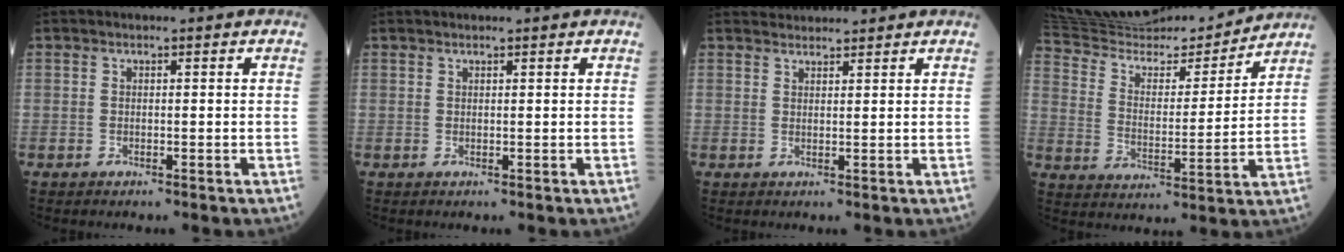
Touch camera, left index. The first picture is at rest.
{"total": 1.5, "force": [1.4, -0.1, 0.3], "torque": [-0.006, 0.017, 0.024]}
{"total": 3.0, "force": [3.0, 0.1, -0.1], "torque": [-0.006, 0.027, 0.054]}
{"total": 21.0, "force": [19.9, 2.0, 6.4], "torque": [-0.116, -0.008, 0.311]}